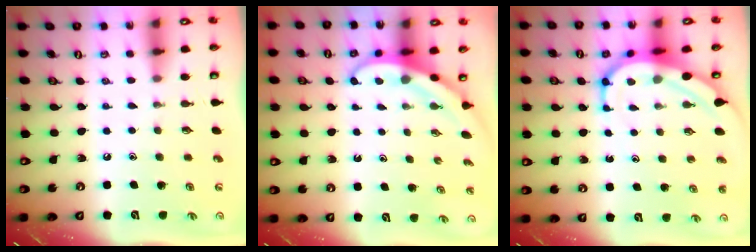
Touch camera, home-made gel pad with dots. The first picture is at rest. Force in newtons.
{"total": 3.7, "press": 3.7, "slide": 0.4}
{"total": 8.9, "press": 8.9, "slide": 1.0}